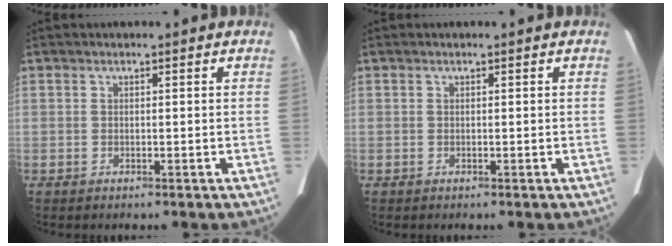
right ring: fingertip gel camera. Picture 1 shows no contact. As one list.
[{"total": 0.0}]